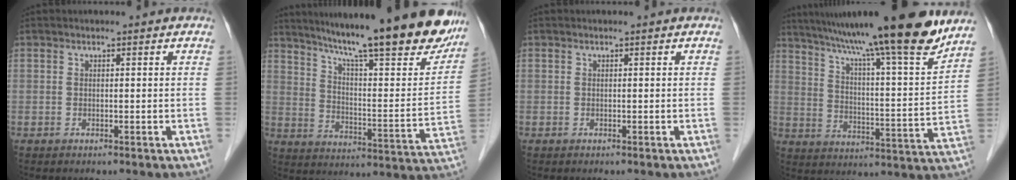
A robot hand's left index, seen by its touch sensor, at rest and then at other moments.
{"total": 25.6, "force": [21.5, 2.9, 13.6], "torque": [-0.211, -0.045, 0.292]}
{"total": 0.0}
{"total": 23.3, "force": [19.3, 0.0, 13.2], "torque": [-0.213, -0.018, 0.285]}